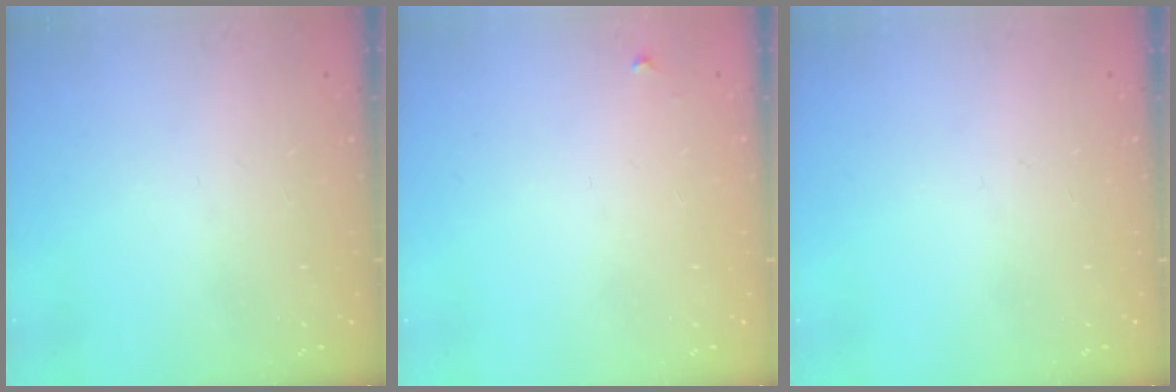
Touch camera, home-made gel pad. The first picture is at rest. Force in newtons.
{"total": 4.2, "press": 4.1, "slide": 0.7}
{"total": 0.0}